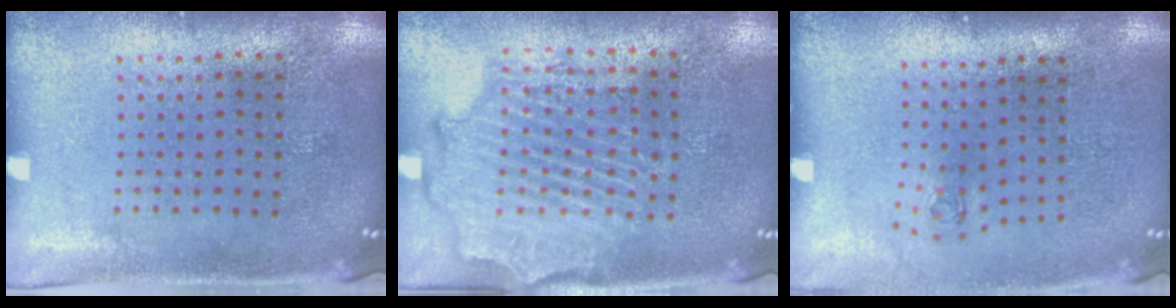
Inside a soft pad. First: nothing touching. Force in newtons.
{"total": 2.3, "press": 2.2, "slide": 0.6}
{"total": 0.7, "press": 0.3, "slide": 0.6}